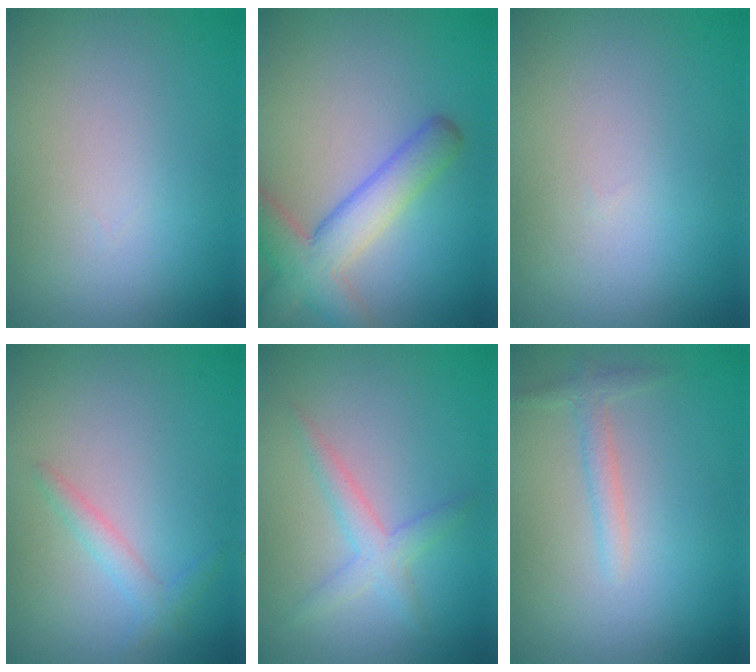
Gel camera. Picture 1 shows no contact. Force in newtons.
{"total": 5.8, "press": 5.8, "slide": 0.4}
{"total": 0.0}
{"total": 1.5, "press": 1.4, "slide": 0.1}
{"total": 2.2, "press": 2.2, "slide": 0.1}
{"total": 1.5, "press": 1.5, "slide": 0.0}